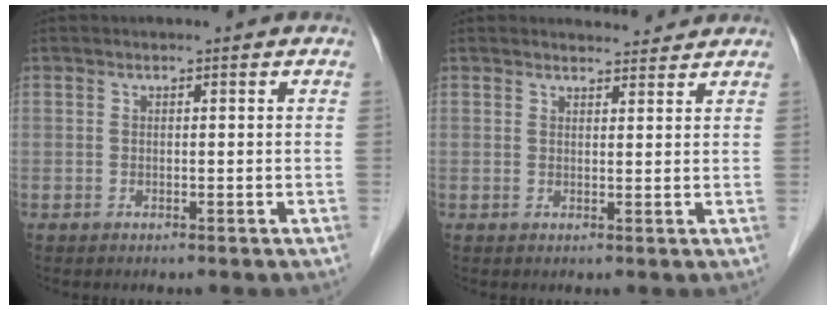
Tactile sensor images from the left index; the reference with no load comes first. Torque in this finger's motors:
{"motor_torque": [0.75, -1.02, 0.00, -0.03]}